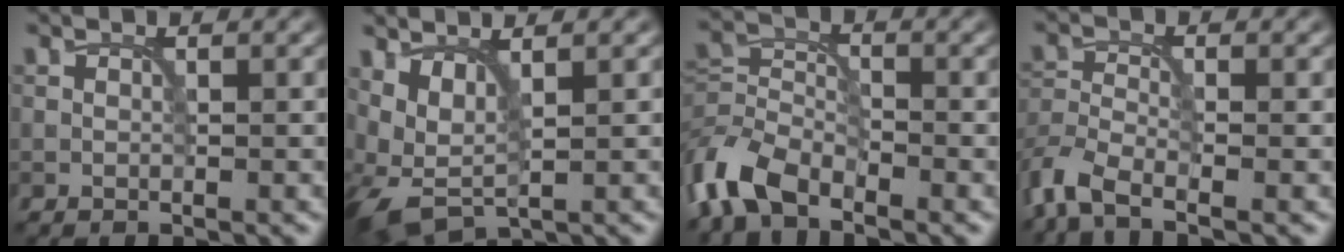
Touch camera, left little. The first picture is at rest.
{"total": 5.0, "force": [0.8, 2.5, 4.3], "torque": [-0.103, -0.002, 0.016]}
{"total": 6.1, "force": [-4.3, 2.8, 3.3], "torque": [-0.072, -0.001, -0.101]}
{"total": 4.6, "force": [-3.5, 1.5, 2.6], "torque": [-0.061, -0.009, -0.083]}